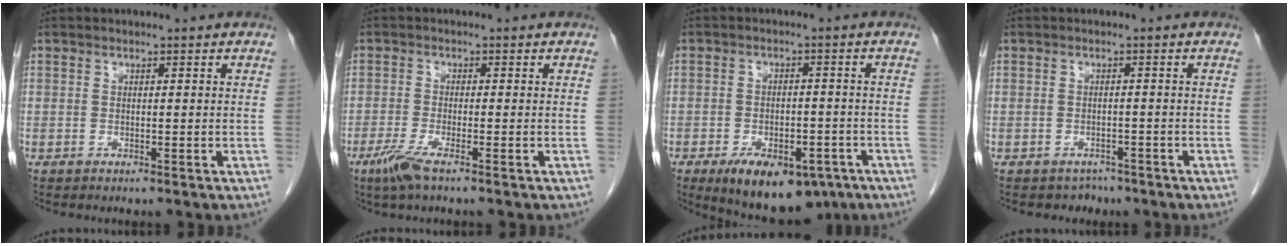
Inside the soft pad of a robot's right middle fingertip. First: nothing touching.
{"total": 3.7, "force": [-2.4, 0.3, 2.8], "torque": [-0.063, -0.010, -0.051]}
{"total": 12.8, "force": [-8.1, 6.3, 7.7], "torque": [-0.111, -0.004, -0.116]}
{"total": 2.4, "force": [-1.9, 1.6, -0.2], "torque": [-0.002, 0.006, -0.026]}